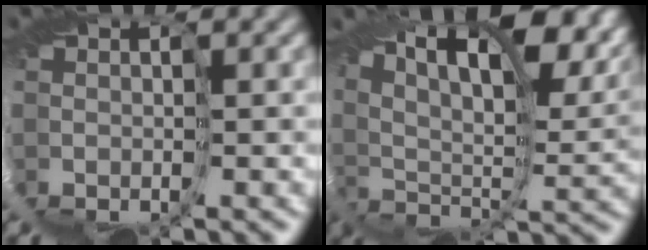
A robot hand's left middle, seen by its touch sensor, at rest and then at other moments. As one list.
[{"total": 12.5, "force": [8.1, 3.7, 8.7], "torque": [-0.147, 0.011, 0.135]}]